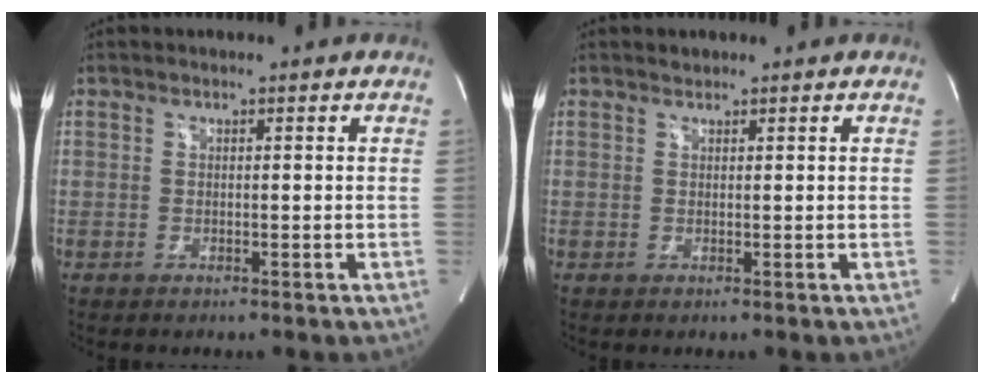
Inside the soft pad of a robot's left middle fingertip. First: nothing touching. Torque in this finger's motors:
{"motor_torque": [0.06, 0.01, -0.04, 0.01]}